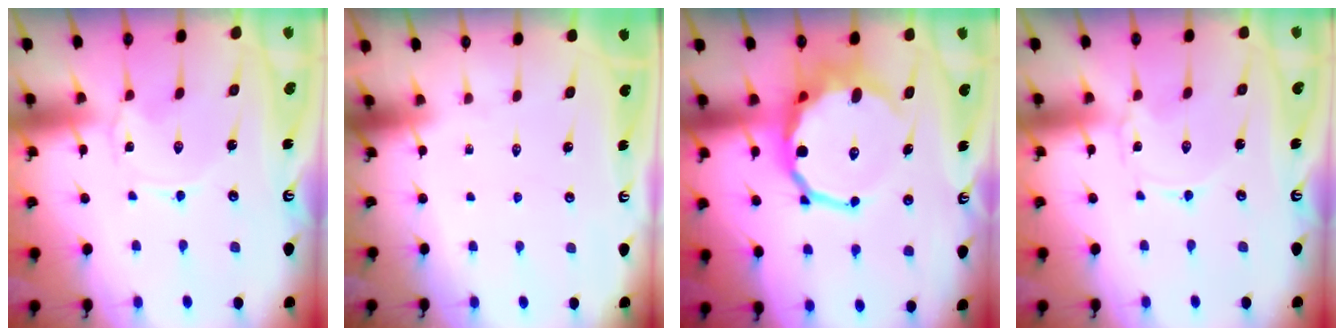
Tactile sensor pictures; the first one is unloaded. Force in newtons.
{"total": 0.0}
{"total": 13.1, "press": 12.7, "slide": 3.2}
{"total": 0.0}